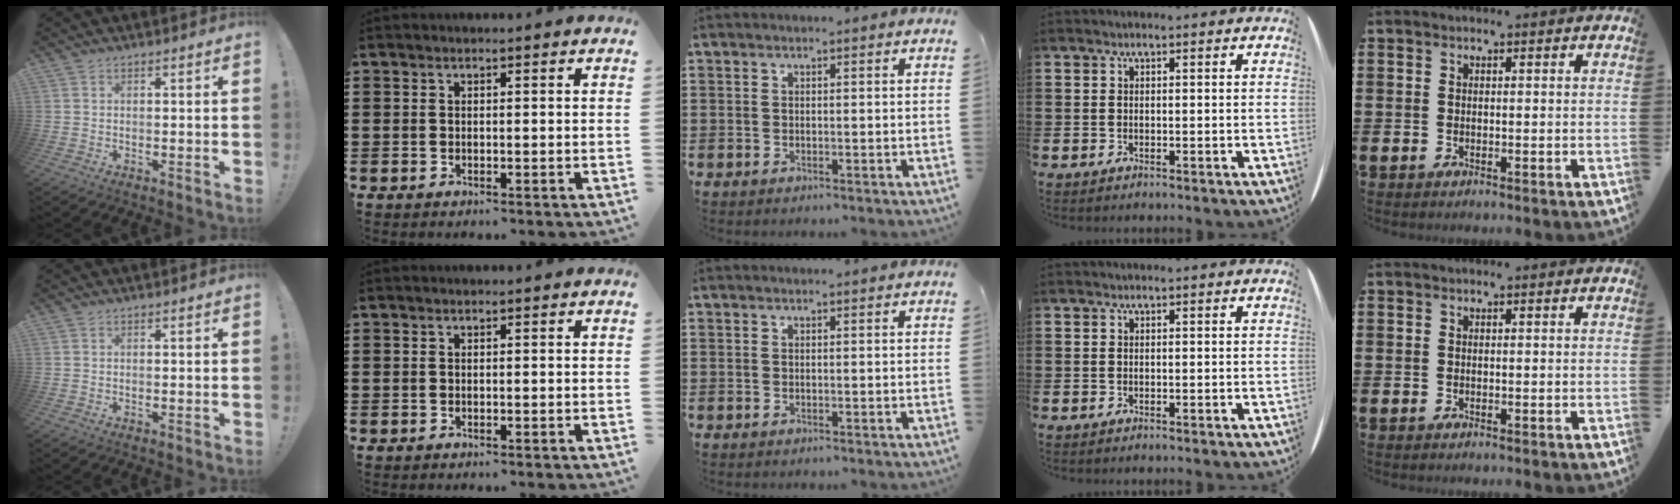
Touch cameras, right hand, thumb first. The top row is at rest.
{}